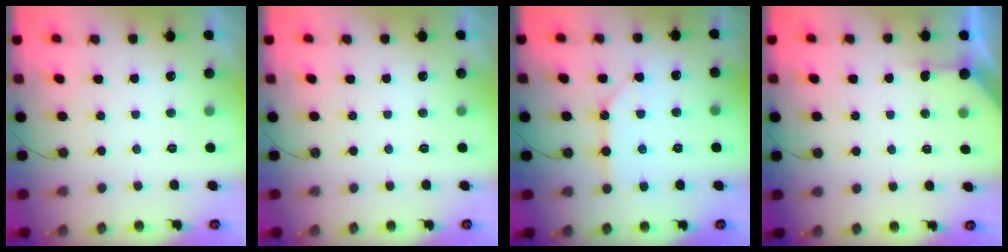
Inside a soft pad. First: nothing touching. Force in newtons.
{"total": 0.0}
{"total": 10.7, "press": 10.6, "slide": 1.2}
{"total": 2.0, "press": 1.9, "slide": 0.2}